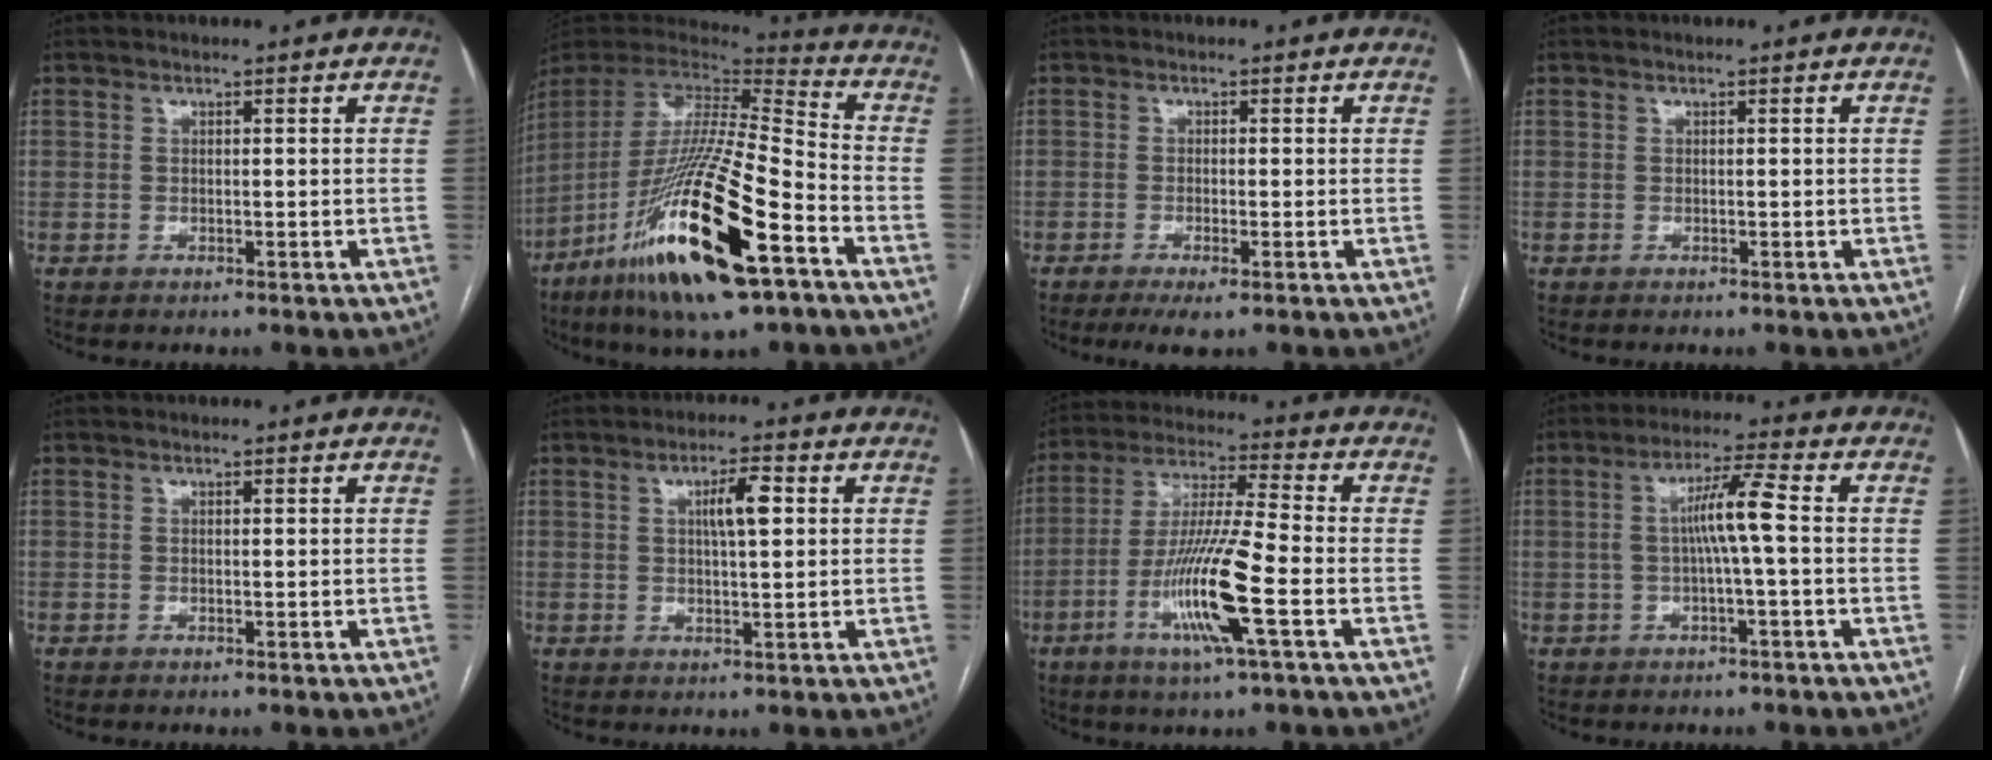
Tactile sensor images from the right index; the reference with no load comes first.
{"total": 26.7, "force": [-13.0, 4.0, 22.9], "torque": [-0.449, -0.064, -0.239]}
{"total": 3.3, "force": [-1.8, 0.5, 2.7], "torque": [-0.045, -0.008, -0.027]}
{"total": 0.0}
{"total": 0.0}
{"total": 5.0, "force": [1.4, 0.9, 4.7], "torque": [-0.083, 0.007, 0.024]}
{"total": 13.7, "force": [-4.5, -0.2, 12.9], "torque": [-0.259, -0.013, -0.091]}
{"total": 6.4, "force": [0.0, -0.3, 6.4], "torque": [-0.116, 0.016, 0.001]}